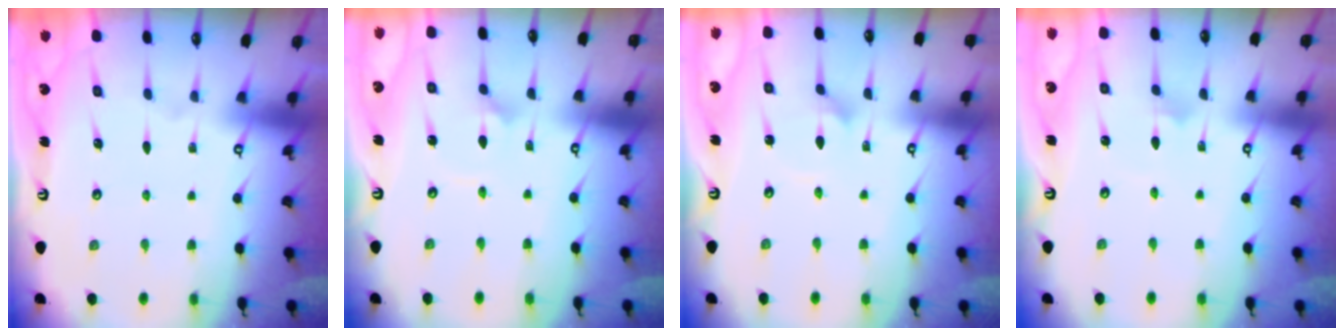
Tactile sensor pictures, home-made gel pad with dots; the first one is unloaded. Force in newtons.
{"total": 1.9, "press": 1.9, "slide": 0.1}
{"total": 1.6, "press": 1.6, "slide": 0.2}
{"total": 1.9, "press": 1.9, "slide": 0.1}